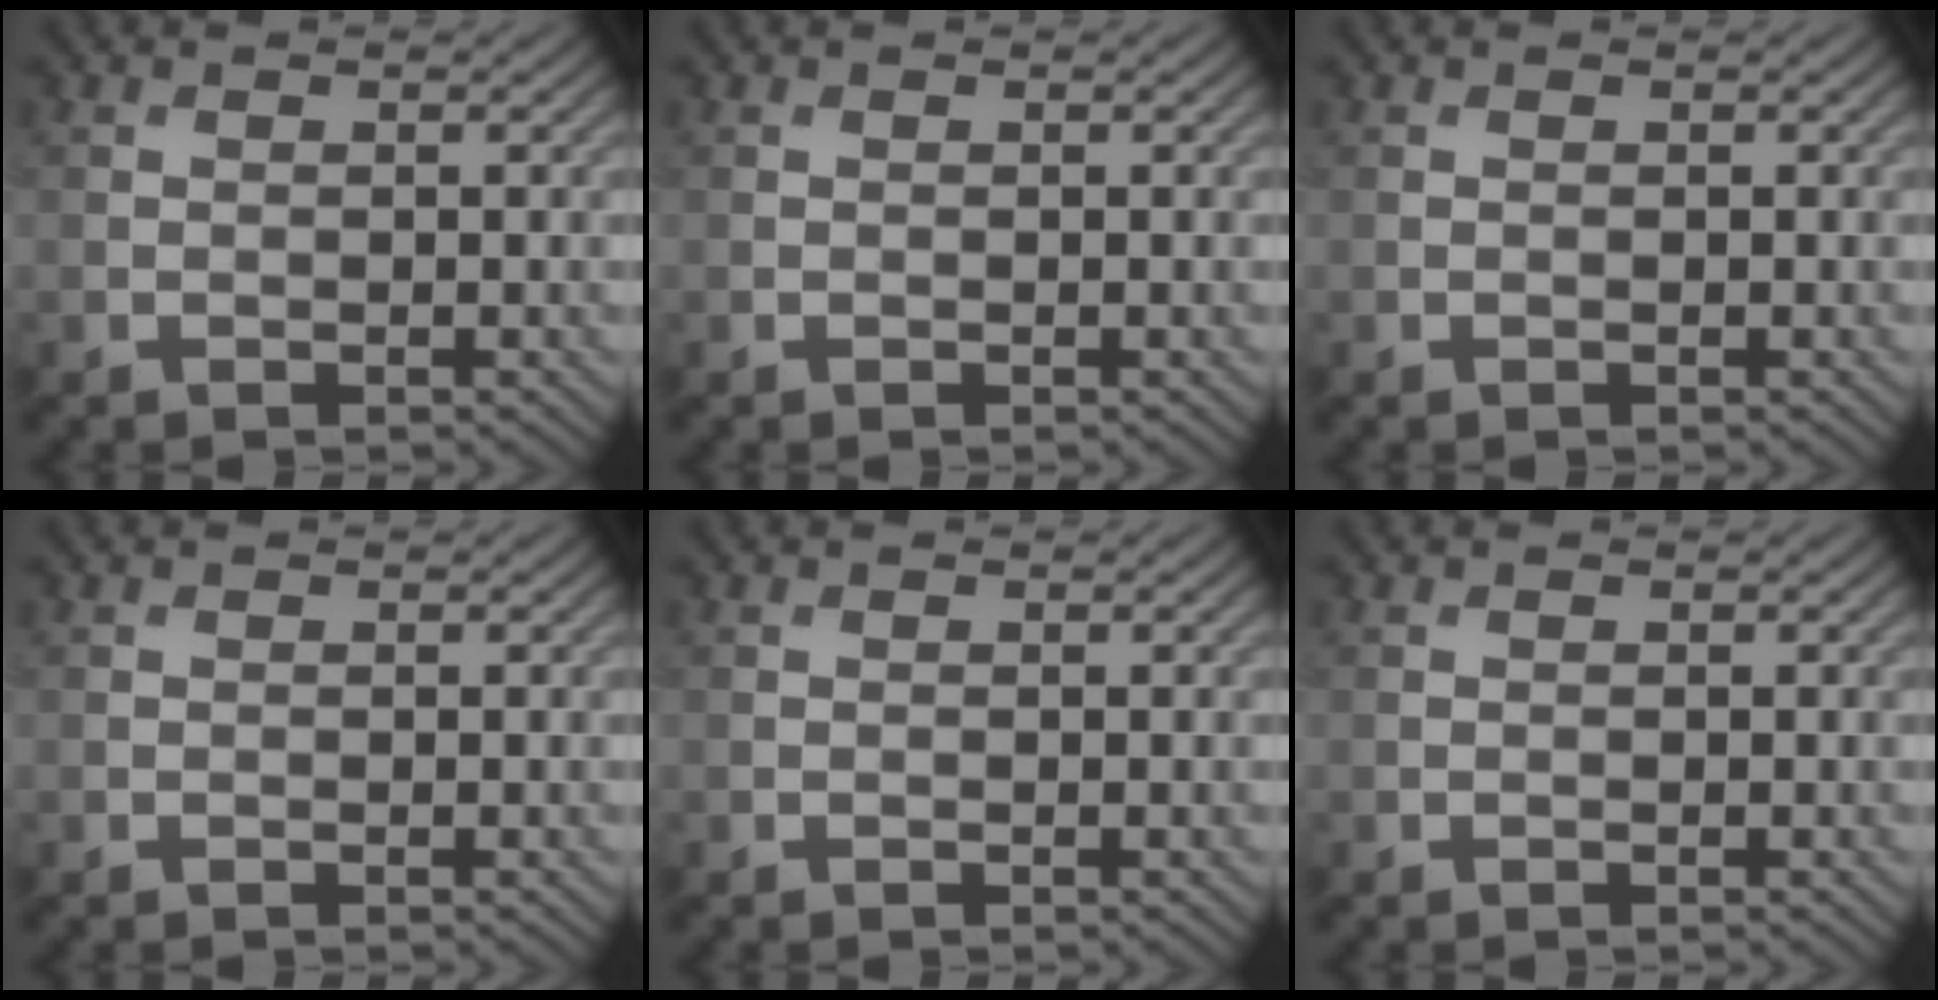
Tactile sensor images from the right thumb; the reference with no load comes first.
{"total": 0.0}
{"total": 0.0}
{"total": 0.0}
{"total": 0.0}
{"total": 0.0}